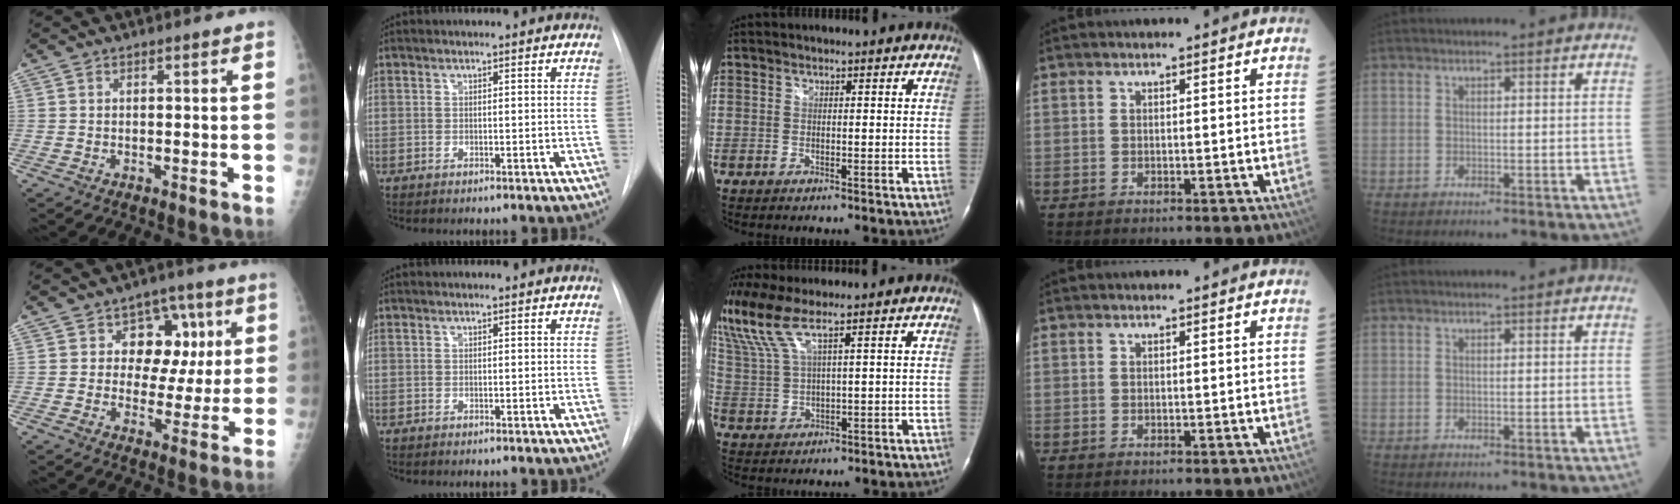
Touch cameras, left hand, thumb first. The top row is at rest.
{"thumb": {"total": 11.1, "force": [2.9, 8.7, 6.3], "torque": [-0.021, 0.001, 0.038]}, "middle": {"total": 8.8, "force": [6.0, 0.8, 6.3], "torque": [-0.164, 0.014, 0.127]}}